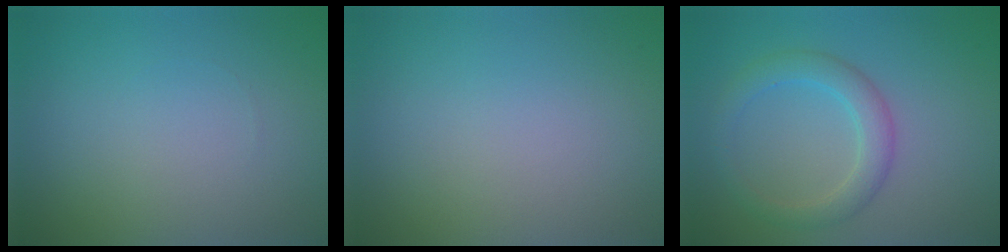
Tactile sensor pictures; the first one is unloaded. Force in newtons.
{"total": 0.0}
{"total": 3.1, "press": 3.1, "slide": 0.1}